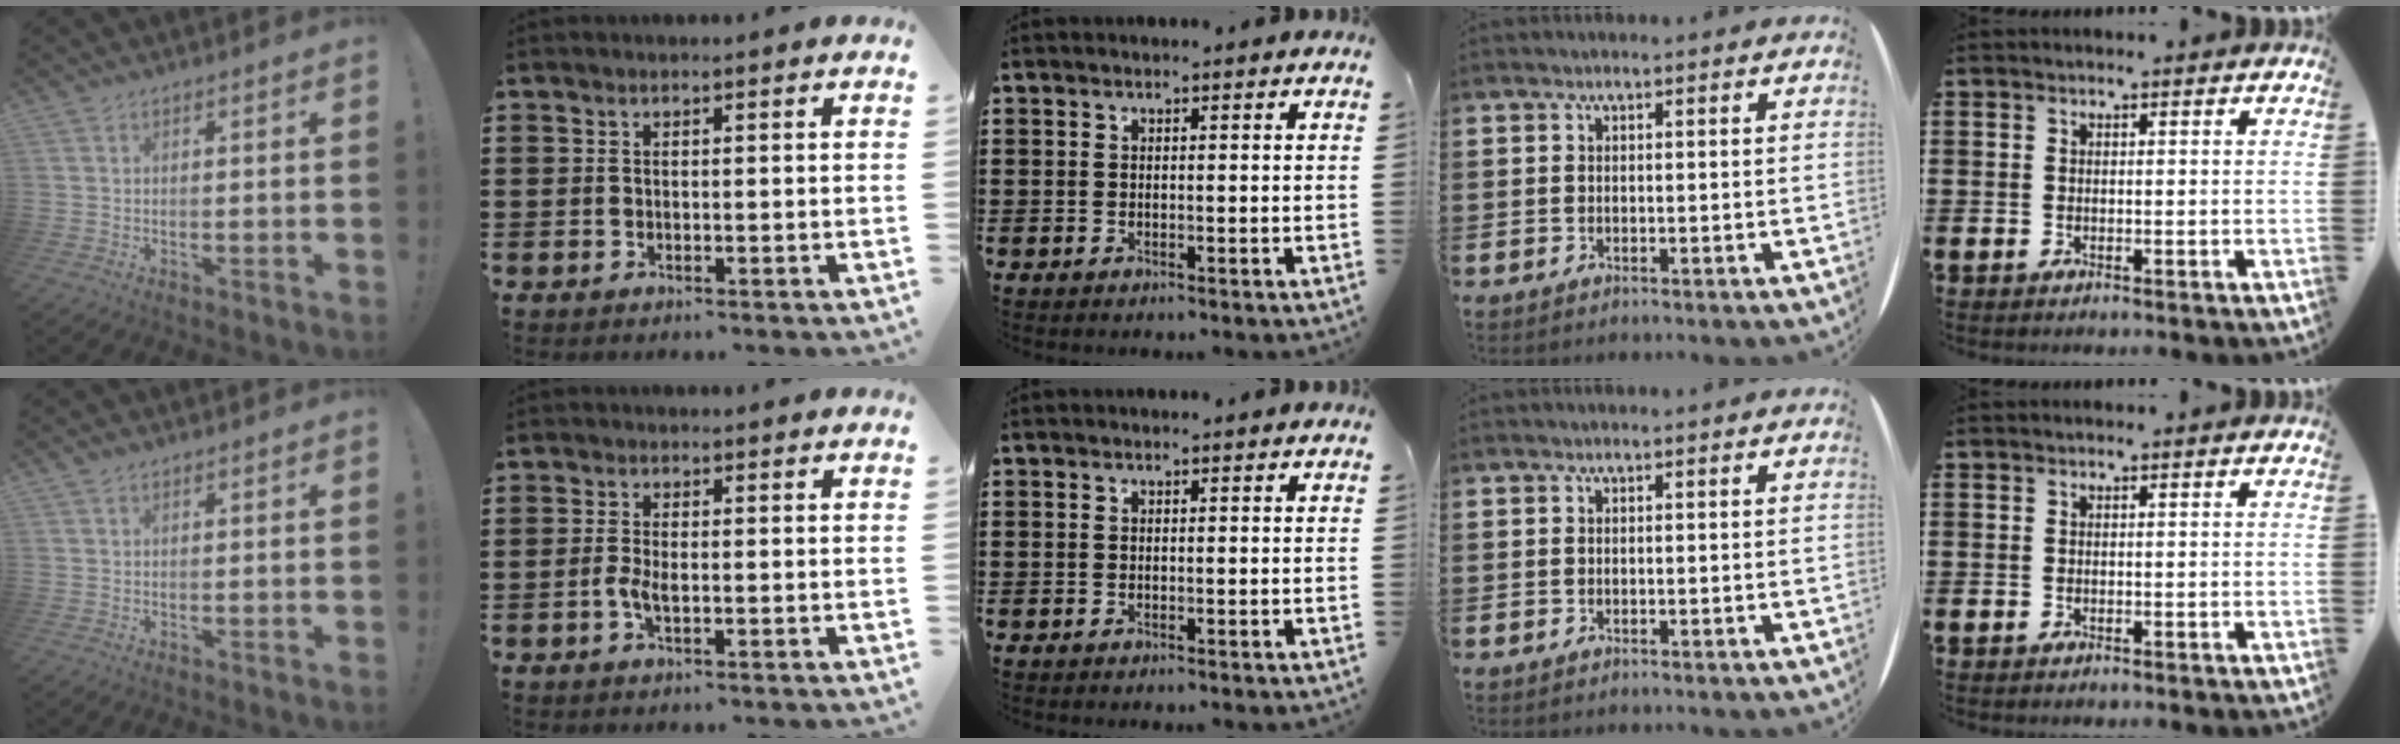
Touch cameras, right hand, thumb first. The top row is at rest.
{"thumb": {"total": 0.6, "force": [0.4, 0.4, 0.3], "torque": [-0.004, 0.000, 0.007]}, "index": {"total": 2.4, "force": [-0.7, 0.9, 2.1], "torque": [-0.054, -0.004, -0.019]}}